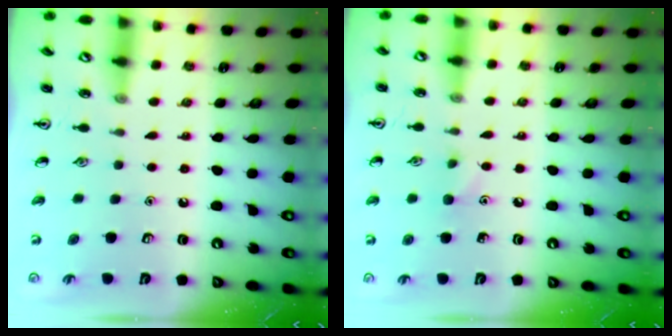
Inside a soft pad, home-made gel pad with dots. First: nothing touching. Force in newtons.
{"total": 5.4, "press": 5.3, "slide": 1.1}